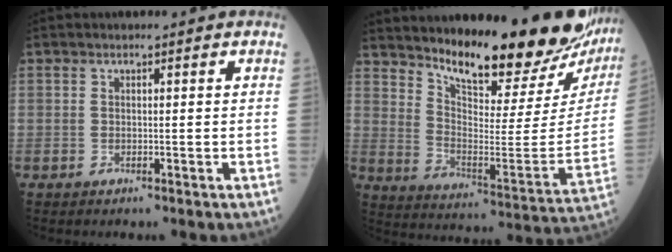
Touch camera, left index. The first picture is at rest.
{"total": 23.6, "force": [20.9, 4.0, 10.2], "torque": [-0.161, -0.085, 0.286]}